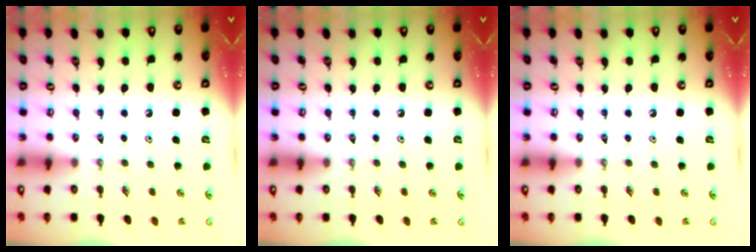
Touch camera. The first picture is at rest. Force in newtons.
{"total": 0.0}
{"total": 0.0}